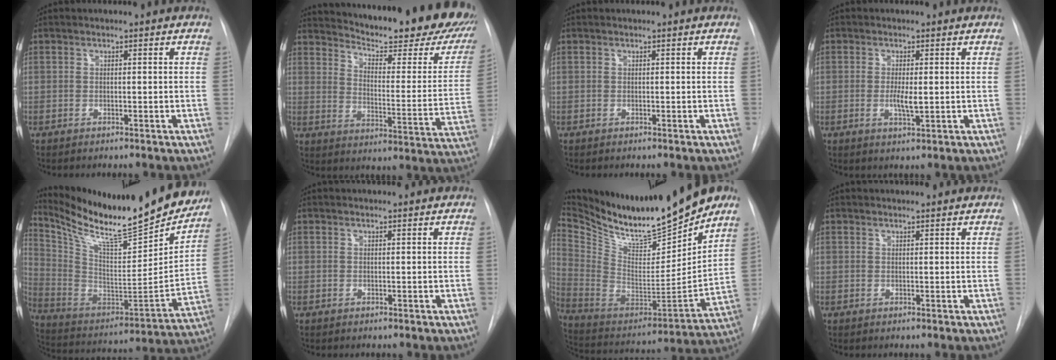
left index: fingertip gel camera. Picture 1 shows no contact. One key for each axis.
{"total": 27.2, "fx": 23.1, "fy": 5.1, "fz": 13.5, "tx": -0.196, "ty": -0.085, "tz": 0.278}
{"total": 0.0}
{"total": 2.8, "fx": -0.4, "fy": 0.5, "fz": 2.7, "tx": -0.051, "ty": -0.009, "tz": -0.006}
{"total": 26.4, "fx": 23.1, "fy": 3.9, "fz": 12.3, "tx": -0.220, "ty": -0.069, "tz": 0.348}
{"total": 0.8, "fx": 0.8, "fy": 0.0, "fz": 0.0, "tx": -0.008, "ty": 0.003, "tz": 0.007}
{"total": 21.8, "fx": 19.0, "fy": 3.6, "fz": 10.1, "tx": -0.187, "ty": -0.046, "tz": 0.321}
{"total": 2.2, "fx": 2.2, "fy": 0.2, "fz": 0.2, "tx": -0.009, "ty": 0.006, "tz": 0.022}